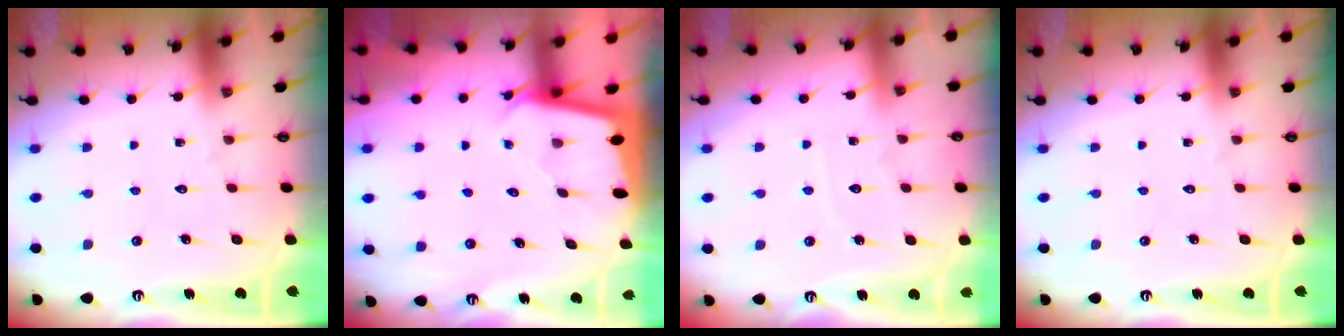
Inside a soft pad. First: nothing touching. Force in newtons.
{"total": 1.8, "press": 1.8, "slide": 0.1}
{"total": 4.9, "press": 4.9, "slide": 0.6}
{"total": 0.0}